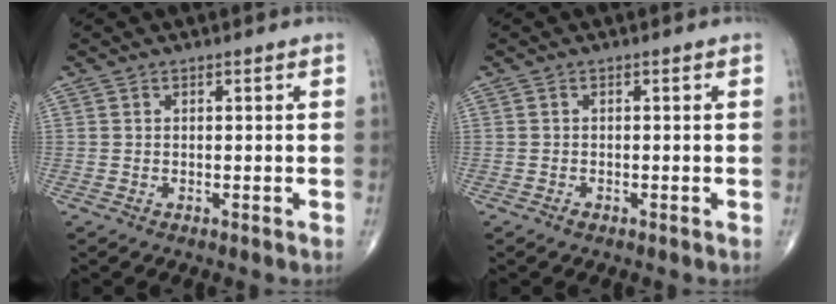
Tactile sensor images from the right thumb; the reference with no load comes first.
{"total": 0.7, "force": [-0.5, 0.4, 0.3], "torque": [-0.003, 0.001, -0.010]}